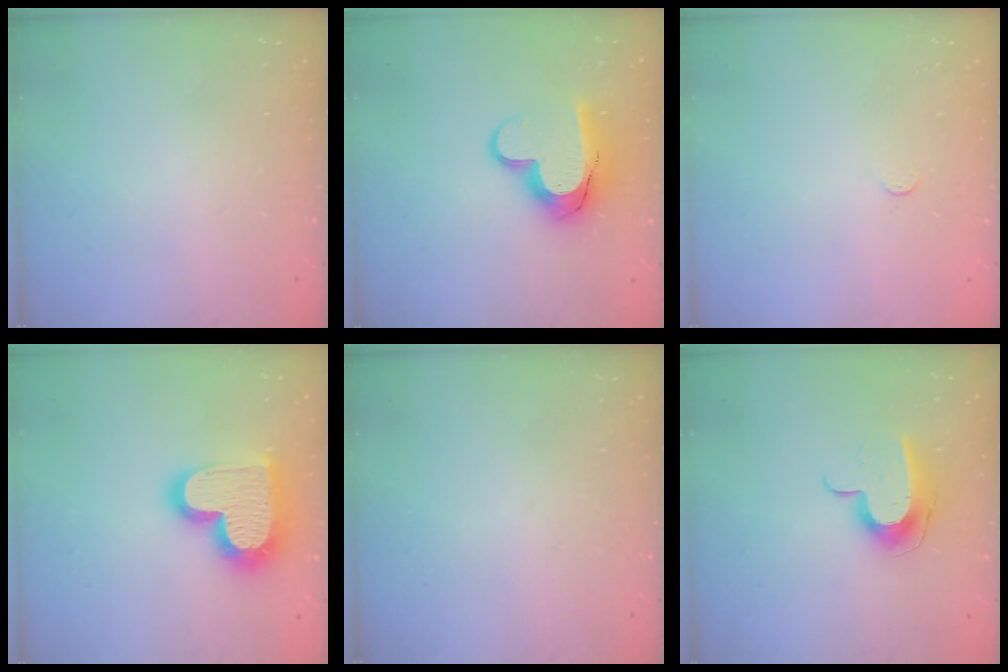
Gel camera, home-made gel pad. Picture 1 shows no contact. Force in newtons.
{"total": 13.6, "press": 13.6, "slide": 1.1}
{"total": 2.7, "press": 2.7, "slide": 0.2}
{"total": 22.2, "press": 22.1, "slide": 1.8}
{"total": 0.0}
{"total": 10.1, "press": 10.0, "slide": 0.5}